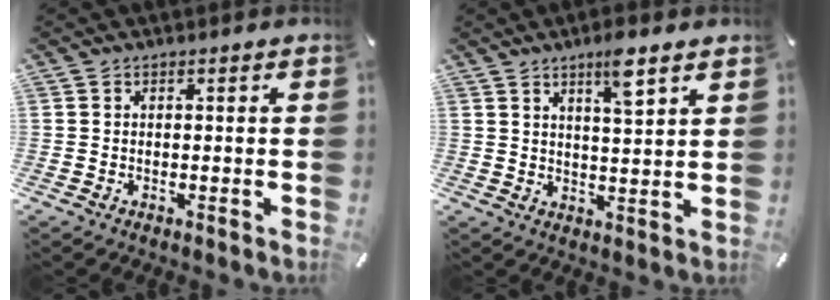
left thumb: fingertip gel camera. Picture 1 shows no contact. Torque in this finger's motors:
{"motor_torque": [1.06, 0.86, 0.68, -0.80, 0.17]}